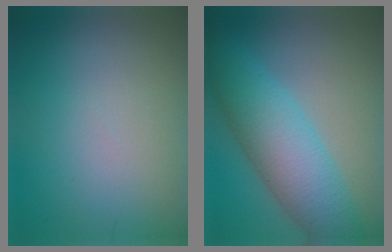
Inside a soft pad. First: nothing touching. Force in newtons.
{"total": 8.0, "press": 8.0, "slide": 0.1}